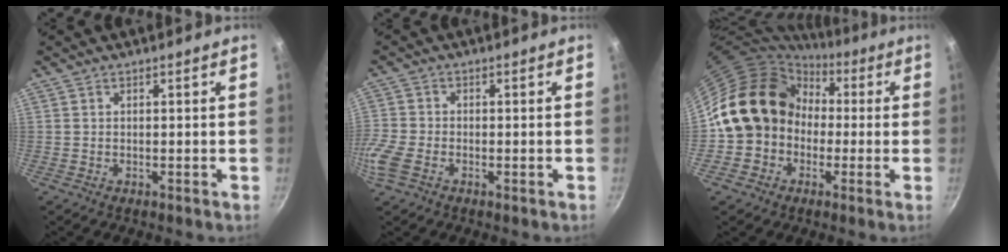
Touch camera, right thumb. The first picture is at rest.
{"total": 6.3, "force": [-2.7, 4.1, 4.0], "torque": [-0.102, 0.000, -0.066]}
{"total": 15.3, "force": [0.3, 13.2, 7.8], "torque": [-0.096, 0.048, -0.005]}